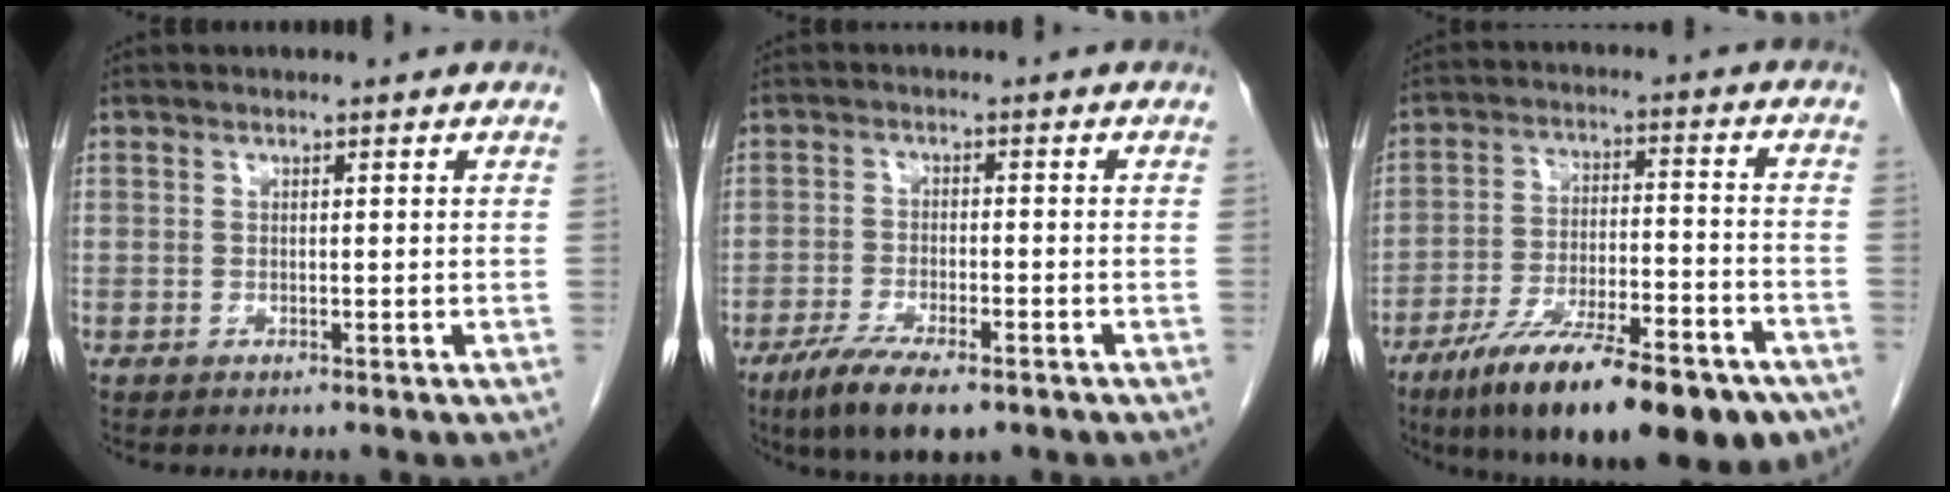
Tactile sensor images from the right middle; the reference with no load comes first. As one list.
[{"total": 8.6, "force": [-5.7, 2.2, 6.0], "torque": [-0.106, -0.017, -0.093]}, {"total": 21.2, "force": [-14.6, 5.1, 14.5], "torque": [-0.190, -0.010, -0.233]}]